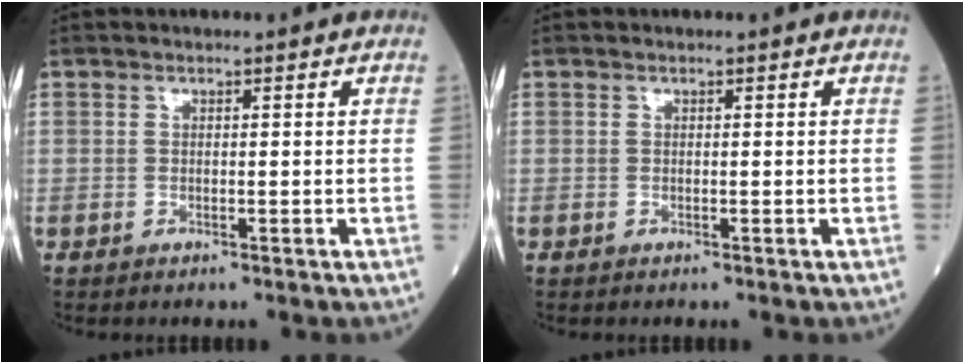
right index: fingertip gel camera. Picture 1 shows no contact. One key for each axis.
{"total": 0.0}